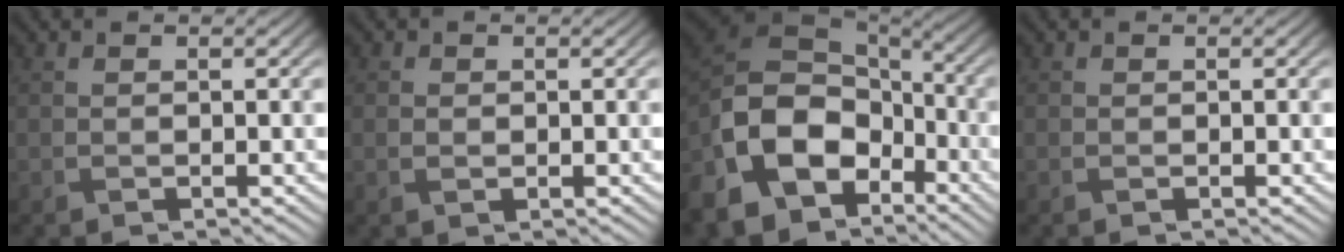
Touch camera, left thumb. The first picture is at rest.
{"total": 1.1, "force": [0.0, 0.8, 0.7], "torque": [-0.016, -0.004, 0.002]}
{"total": 17.1, "force": [-7.4, 12.0, 9.6], "torque": [-0.269, -0.035, -0.135]}
{"total": 0.0}